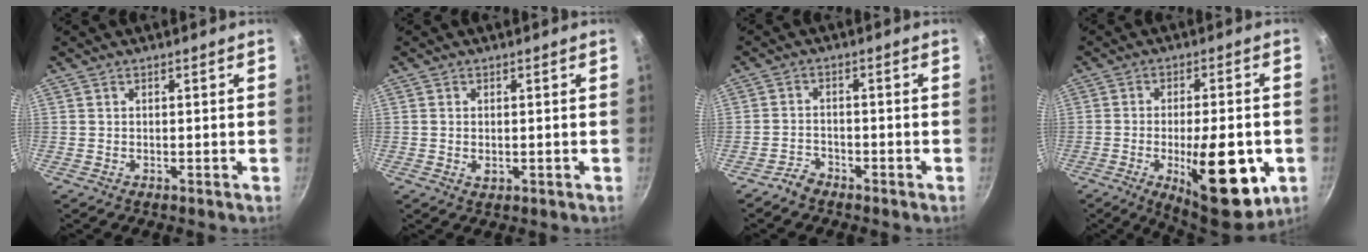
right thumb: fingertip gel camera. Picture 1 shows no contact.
{"total": 1.7, "force": [-0.2, 1.1, 1.3], "torque": [-0.022, -0.003, -0.002]}
{"total": 2.8, "force": [-2.4, 1.3, 0.6], "torque": [-0.004, 0.029, -0.043]}
{"total": 18.2, "force": [-5.2, 6.9, 16.0], "torque": [-0.205, 0.009, -0.065]}